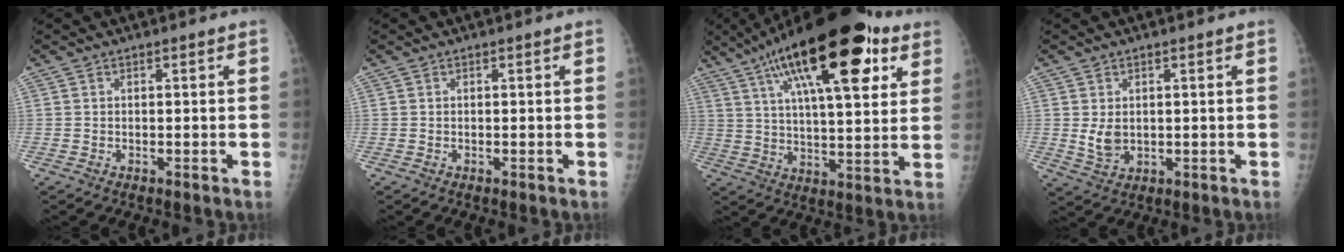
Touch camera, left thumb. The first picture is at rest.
{"total": 0.0}
{"total": 25.8, "force": [12.5, 9.0, 20.7], "torque": [-0.309, -0.008, 0.196]}
{"total": 4.0, "force": [0.5, 2.8, 2.8], "torque": [-0.040, -0.011, 0.017]}